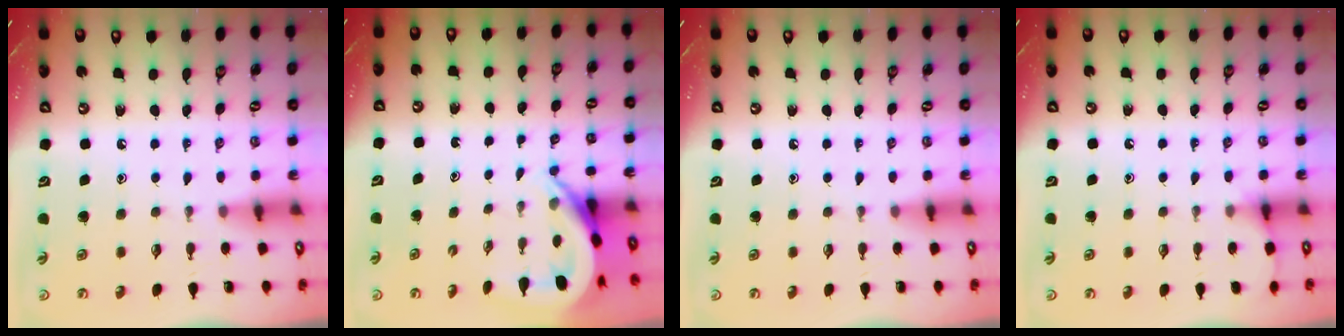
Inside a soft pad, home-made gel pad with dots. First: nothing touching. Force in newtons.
{"total": 4.1, "press": 4.1, "slide": 0.2}
{"total": 0.0}
{"total": 4.6, "press": 4.6, "slide": 0.6}